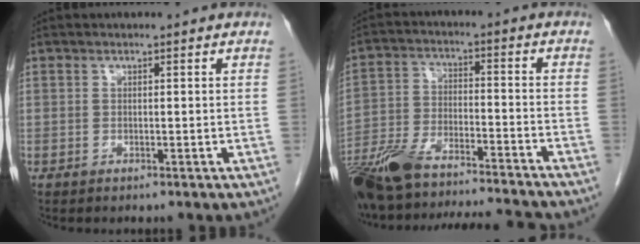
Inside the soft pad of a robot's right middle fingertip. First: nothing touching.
{"total": 20.0, "force": [-17.4, 2.5, 9.5], "torque": [-0.196, -0.012, -0.288]}